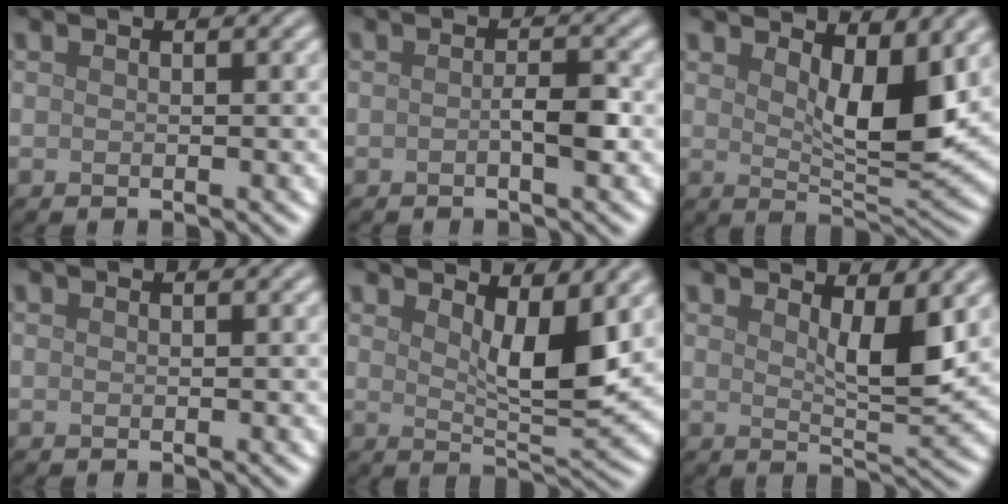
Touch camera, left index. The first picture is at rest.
{"total": 1.9, "force": [-0.4, 0.5, 1.8], "torque": [-0.030, 0.001, -0.008]}
{"total": 6.3, "force": [2.4, 2.4, 5.3], "torque": [-0.083, -0.013, 0.044]}
{"total": 0.0}
{"total": 5.3, "force": [2.2, 1.6, 4.5], "torque": [-0.069, -0.010, 0.039]}
{"total": 4.3, "force": [1.9, 1.2, 3.6], "torque": [-0.057, -0.008, 0.032]}